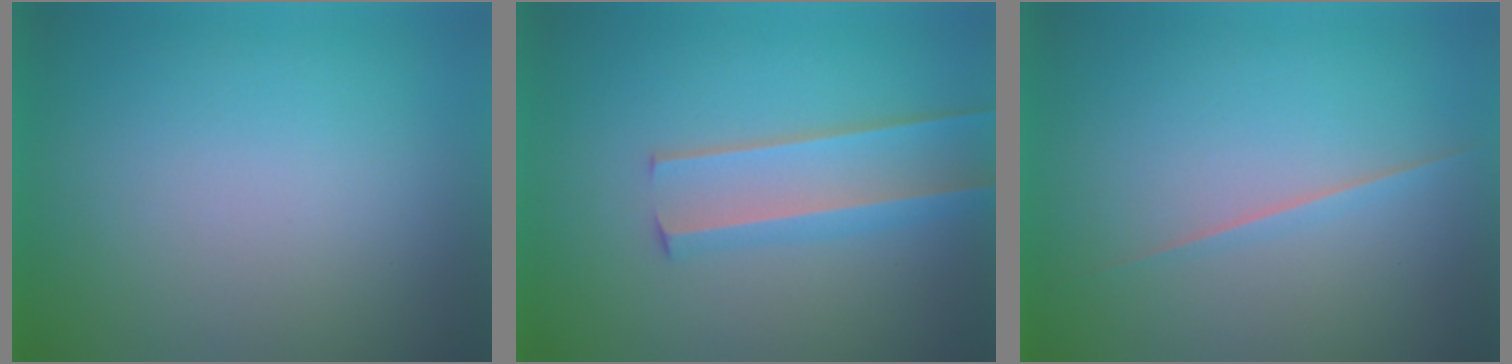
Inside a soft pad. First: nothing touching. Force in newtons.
{"total": 3.1}
{"total": 1.7}